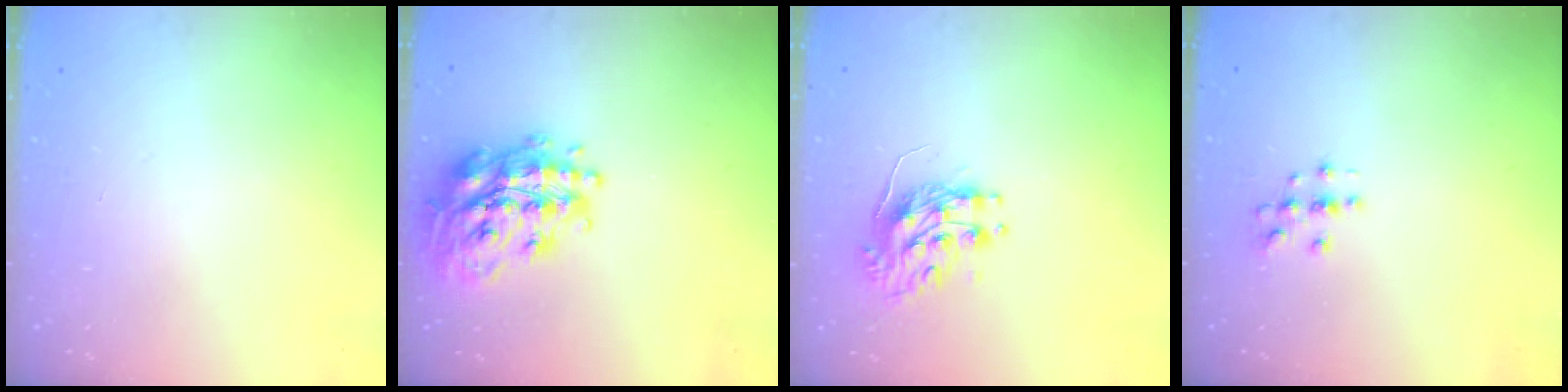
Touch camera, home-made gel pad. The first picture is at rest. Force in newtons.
{"total": 21.0, "press": 20.9, "slide": 1.5}
{"total": 9.2, "press": 9.2, "slide": 0.7}
{"total": 3.4, "press": 3.4, "slide": 0.4}